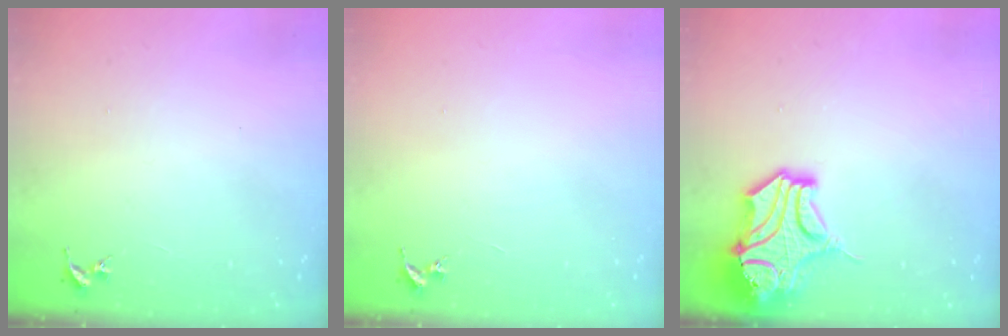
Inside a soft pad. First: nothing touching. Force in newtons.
{"total": 0.0}
{"total": 14.6, "press": 14.5, "slide": 2.0}